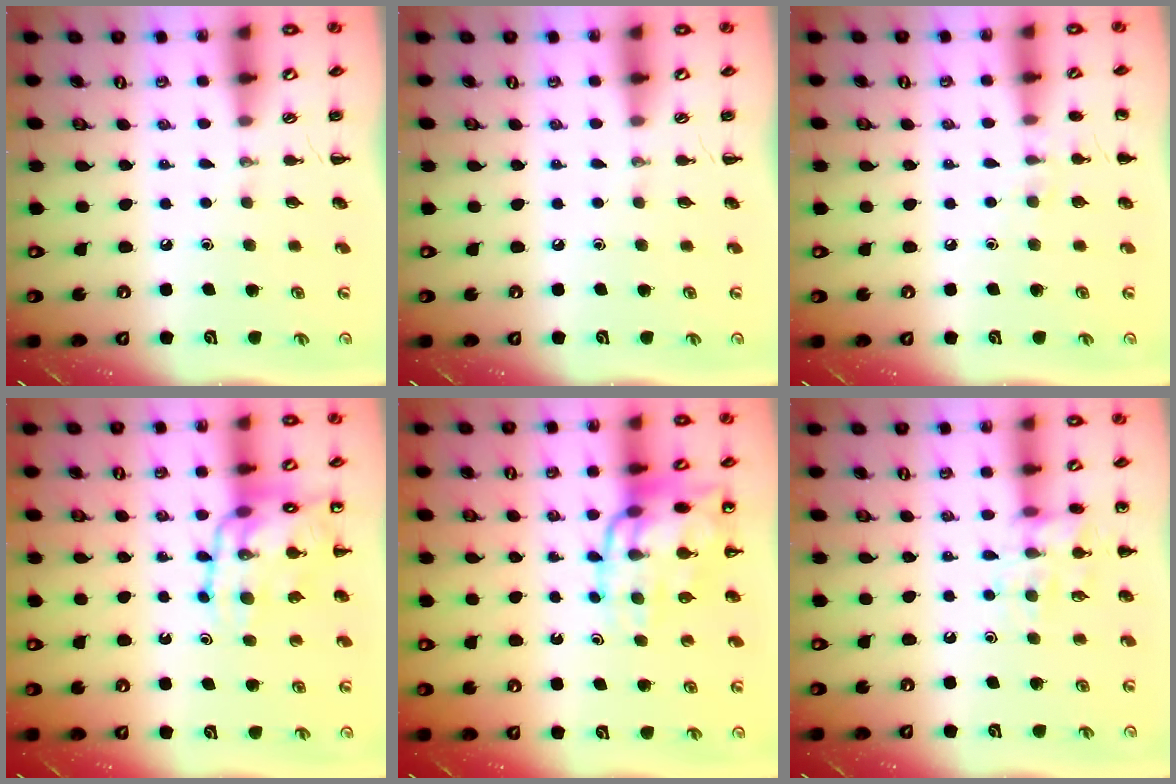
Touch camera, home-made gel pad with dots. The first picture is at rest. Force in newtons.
{"total": 0.0}
{"total": 5.9, "press": 5.6, "slide": 1.8}
{"total": 14.7, "press": 14.4, "slide": 2.9}
{"total": 15.6, "press": 15.3, "slide": 3.0}
{"total": 13.3, "press": 13.2, "slide": 1.7}